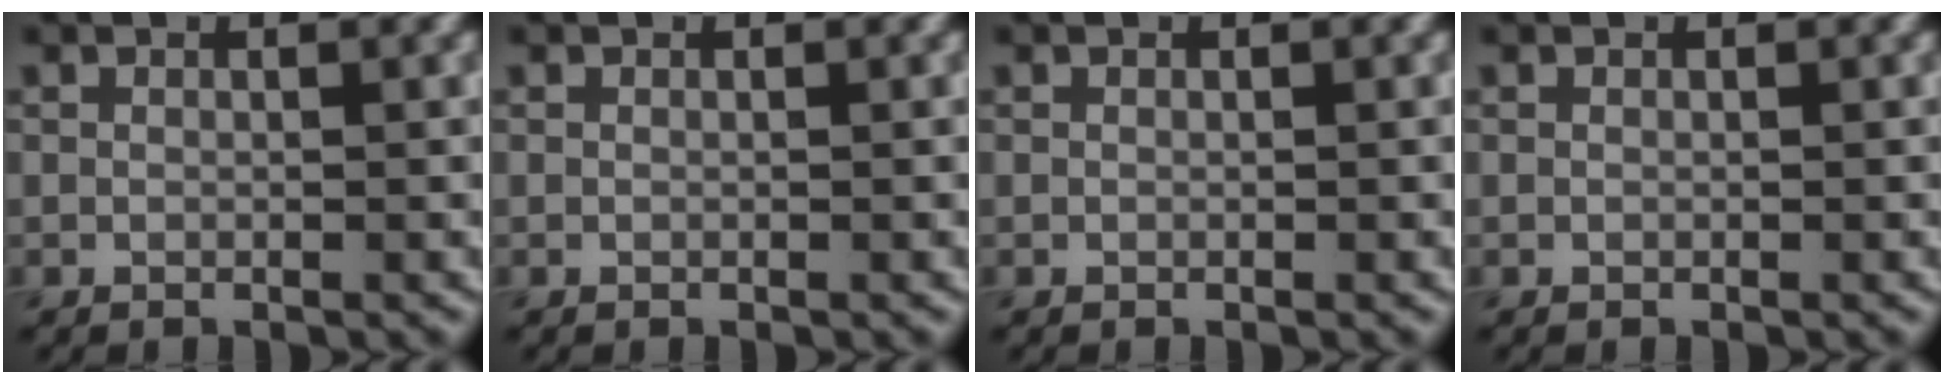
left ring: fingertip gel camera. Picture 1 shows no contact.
{"total": 0.0}
{"total": 0.0}
{"total": 0.0}